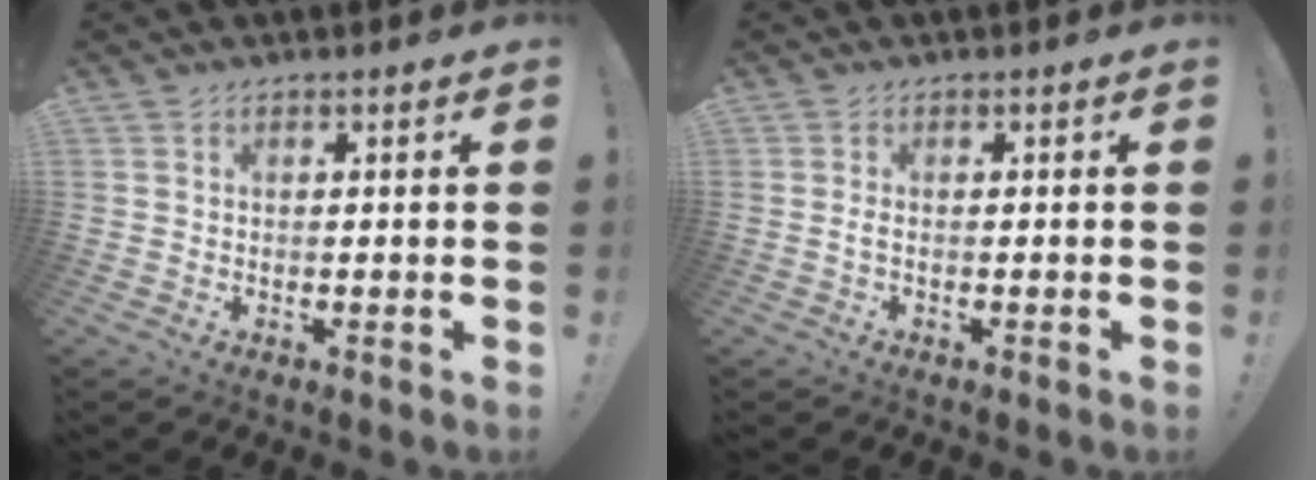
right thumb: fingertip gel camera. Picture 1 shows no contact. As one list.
[{"total": 1.3, "force": [-0.3, 0.0, 1.3], "torque": [-0.022, 0.003, -0.006]}]